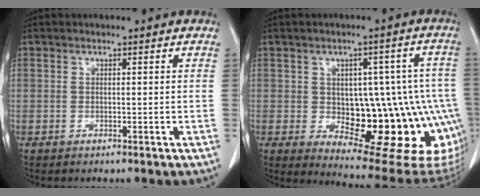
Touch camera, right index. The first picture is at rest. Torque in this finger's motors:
{"motor_torque": [1.80, -0.34, 0.71, 0.12]}